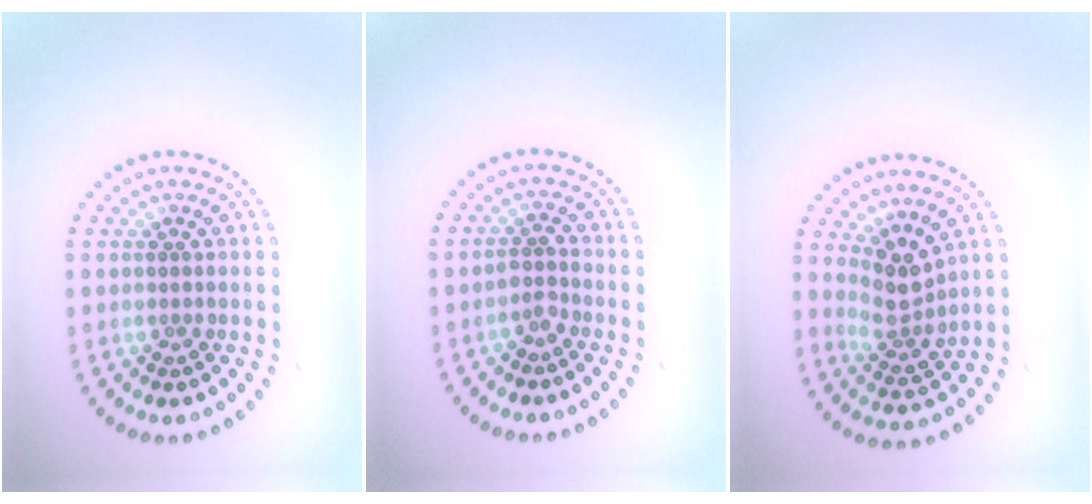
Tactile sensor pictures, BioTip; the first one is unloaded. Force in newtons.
{"total": 1.3, "press": 1.1, "slide": 0.8}
{"total": 2.9, "press": 2.2, "slide": 1.9}